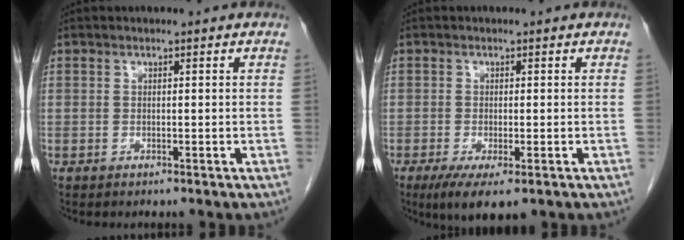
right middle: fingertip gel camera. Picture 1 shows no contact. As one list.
[{"total": 5.9, "force": [-3.4, 1.4, 4.6], "torque": [-0.071, -0.018, -0.055]}]